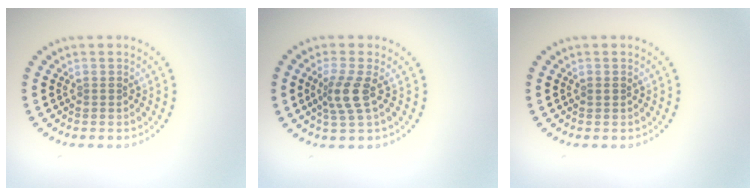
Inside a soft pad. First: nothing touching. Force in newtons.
{"total": 2.7, "press": 2.1, "slide": 1.8}
{"total": 0.5, "press": 0.5, "slide": 0.1}